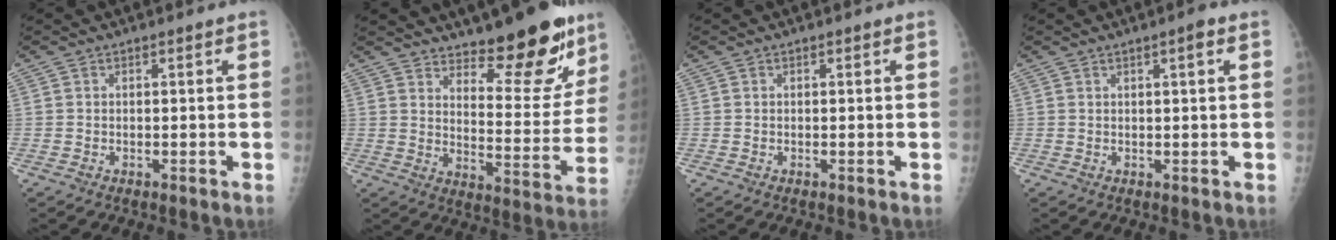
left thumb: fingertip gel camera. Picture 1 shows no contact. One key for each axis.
{"total": 17.1, "fx": 12.5, "fy": 6.0, "fz": 10.0, "tx": -0.080, "ty": -0.100, "tz": 0.180}
{"total": 0.0}
{"total": 2.0, "fx": 0.9, "fy": 0.2, "fz": 1.8, "tx": -0.027, "ty": -0.001, "tz": 0.013}